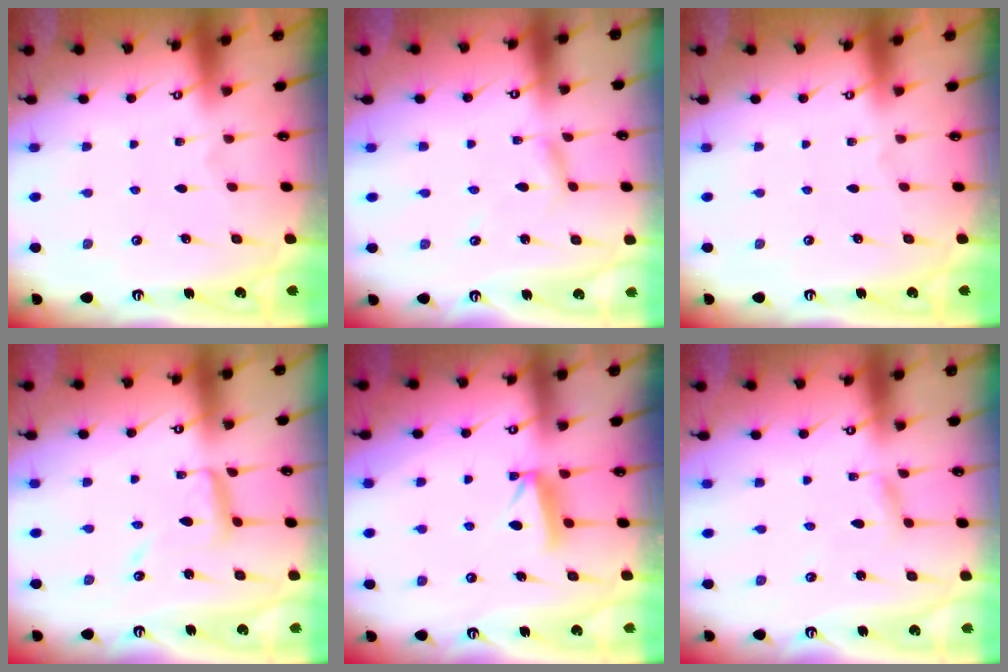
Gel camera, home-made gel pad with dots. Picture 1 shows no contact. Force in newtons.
{"total": 2.9, "press": 2.9, "slide": 0.2}
{"total": 0.0}
{"total": 9.4, "press": 9.4, "slide": 0.7}
{"total": 8.0, "press": 8.0, "slide": 0.7}
{"total": 2.5, "press": 2.5, "slide": 0.2}